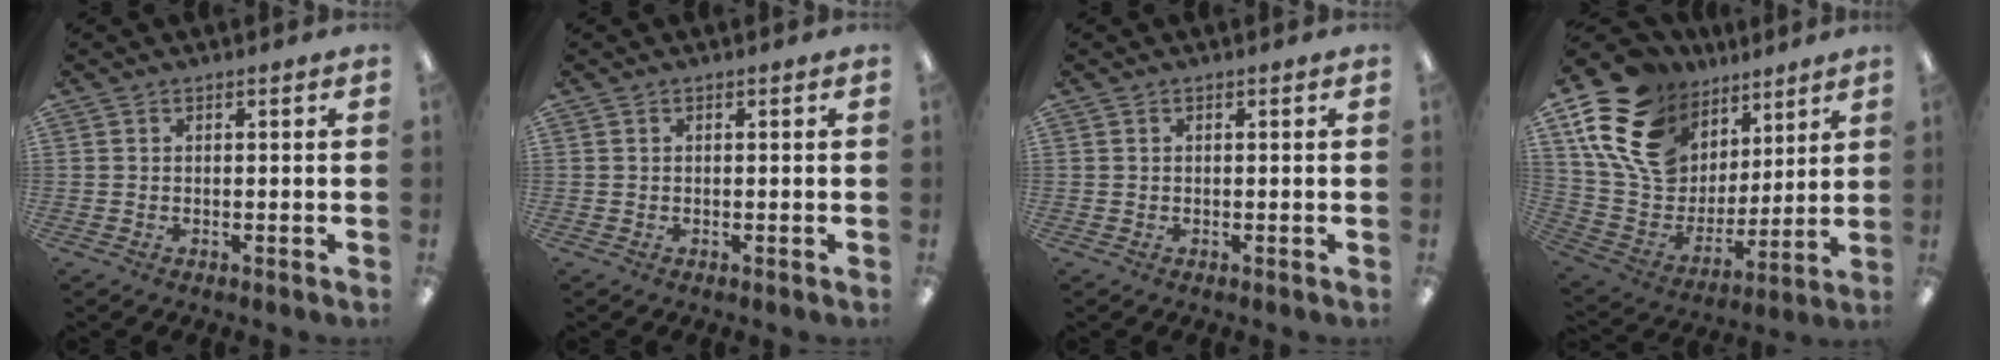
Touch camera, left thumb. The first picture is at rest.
{"total": 0.0}
{"total": 0.0}
{"total": 20.7, "force": [11.4, 14.1, 10.0], "torque": [-0.200, -0.055, 0.219]}